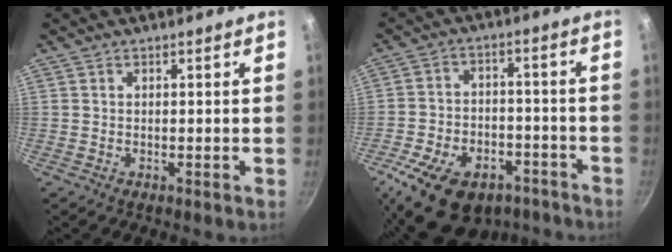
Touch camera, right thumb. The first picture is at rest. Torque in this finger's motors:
{"motor_torque": [0.13, 0.68, 1.01, -1.76, 0.17]}